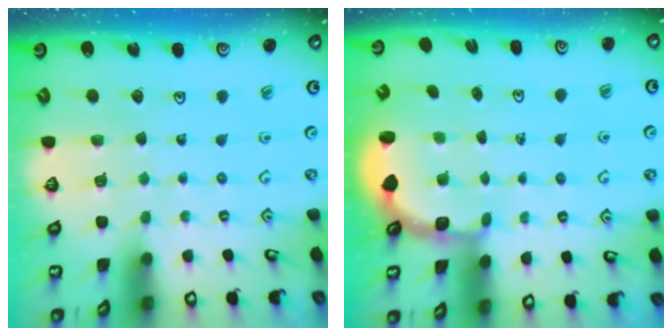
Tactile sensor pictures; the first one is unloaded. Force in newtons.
{"total": 2.7, "press": 2.3, "slide": 1.4}